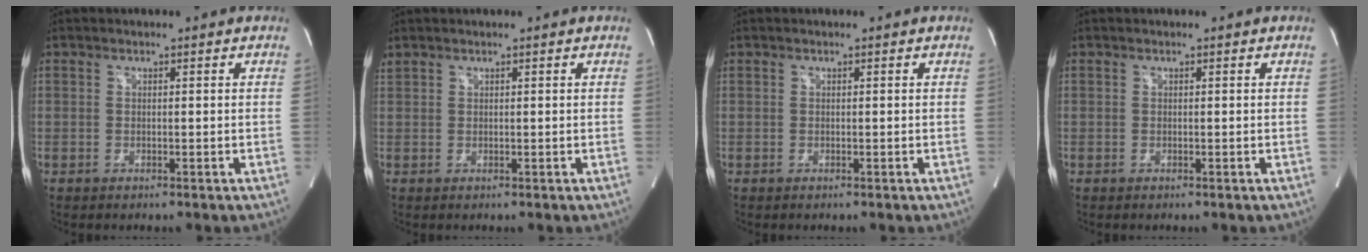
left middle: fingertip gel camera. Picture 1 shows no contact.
{"total": 0.8, "force": [0.8, 0.0, 0.2], "torque": [-0.019, 0.014, 0.022]}
{"total": 0.0}
{"total": 0.0}